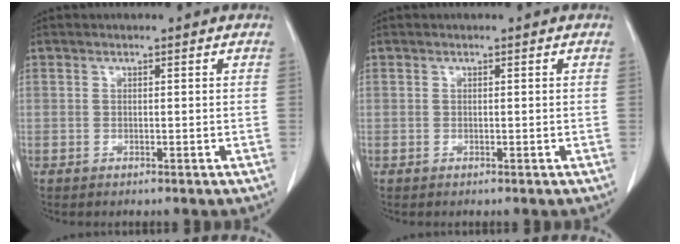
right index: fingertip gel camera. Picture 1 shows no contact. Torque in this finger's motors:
{"motor_torque": [-0.05, 0.05, 0.00, 0.00]}